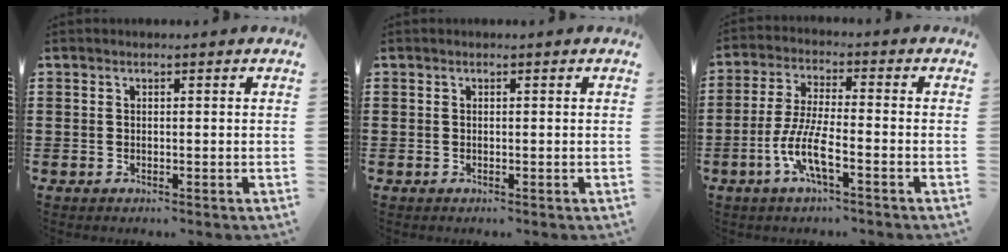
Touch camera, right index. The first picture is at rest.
{"total": 0.0}
{"total": 7.4, "force": [-3.5, 1.1, 6.5], "torque": [-0.156, -0.021, -0.072]}